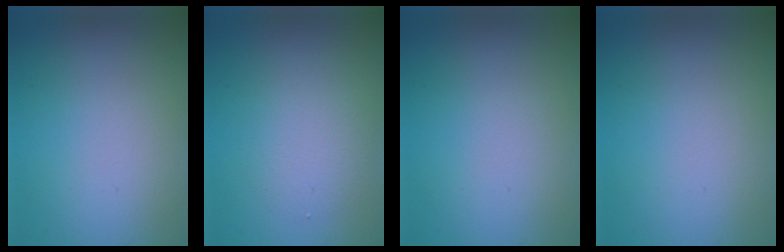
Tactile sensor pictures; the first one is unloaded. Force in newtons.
{"total": 2.6, "press": 2.6, "slide": 0.3}
{"total": 0.0}
{"total": 0.0}